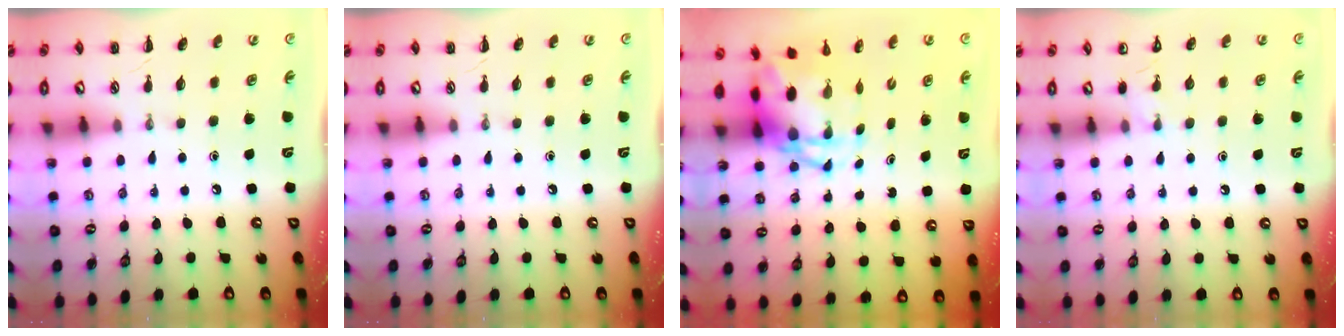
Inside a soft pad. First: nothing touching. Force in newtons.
{"total": 0.0}
{"total": 5.6, "press": 5.4, "slide": 1.6}
{"total": 3.5, "press": 3.3, "slide": 1.3}